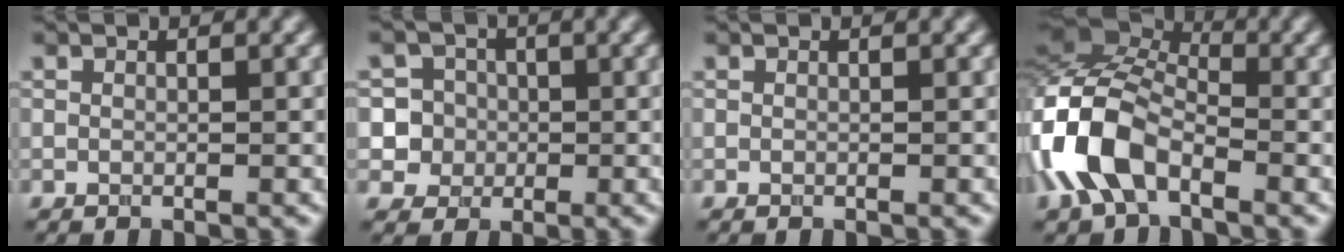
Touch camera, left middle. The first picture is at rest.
{"total": 4.9, "force": [-0.1, 4.8, 0.9], "torque": [0.007, 0.023, -0.010]}
{"total": 0.0}
{"total": 8.0, "force": [-2.9, 4.9, 5.6], "torque": [-0.125, 0.013, -0.074]}